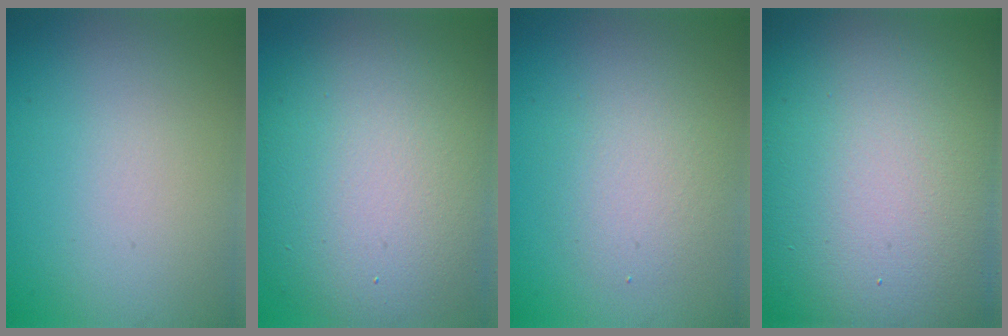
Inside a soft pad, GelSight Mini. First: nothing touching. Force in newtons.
{"total": 12.3, "press": 12.3, "slide": 0.7}
{"total": 2.7, "press": 2.7, "slide": 0.1}
{"total": 23.2, "press": 23.2, "slide": 1.1}